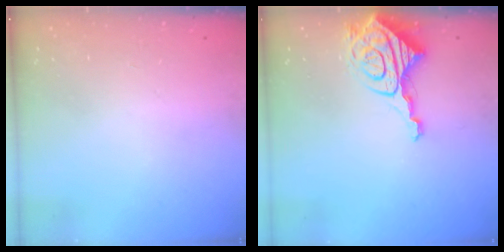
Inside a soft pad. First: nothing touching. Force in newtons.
{"total": 11.3, "press": 11.3, "slide": 1.1}